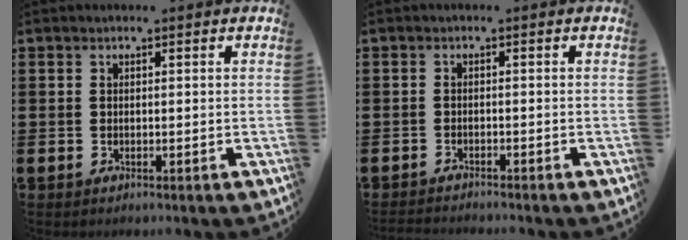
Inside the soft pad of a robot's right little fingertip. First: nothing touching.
{"total": 1.1, "force": [-1.1, -0.1, 0.0], "torque": [-0.001, 0.001, -0.023]}